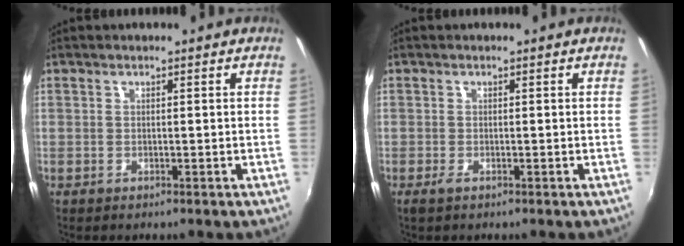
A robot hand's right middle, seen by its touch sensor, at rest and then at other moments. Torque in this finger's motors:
{"motor_torque": [0.05, -0.03, 0.00, 0.00]}